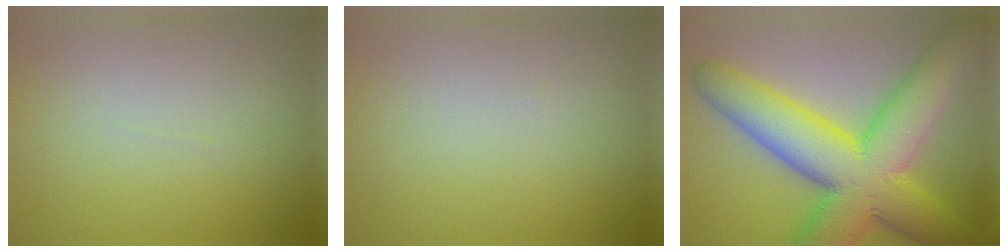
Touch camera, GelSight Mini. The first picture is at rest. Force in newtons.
{"total": 0.0}
{"total": 14.1, "press": 14.1, "slide": 0.4}